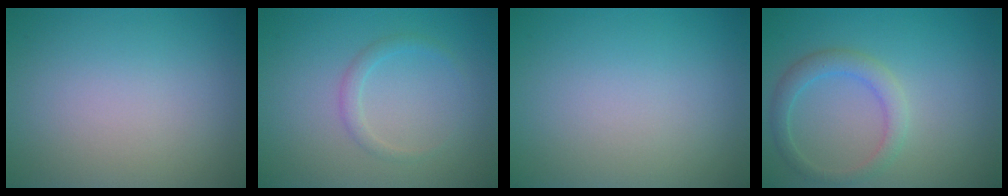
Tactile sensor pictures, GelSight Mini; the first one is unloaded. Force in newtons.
{"total": 1.3, "press": 1.3, "slide": 0.1}
{"total": 0.0}
{"total": 2.5, "press": 2.5, "slide": 0.0}